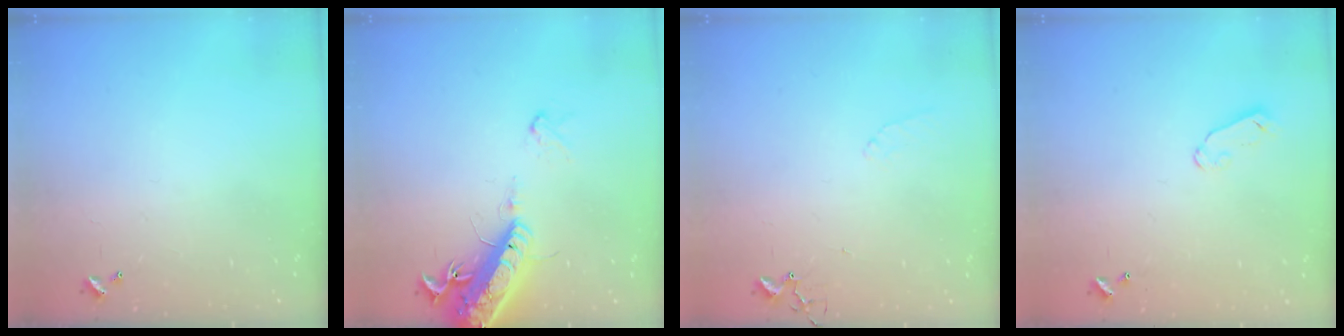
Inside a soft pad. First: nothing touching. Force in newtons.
{"total": 17.9, "press": 17.5, "slide": 3.9}
{"total": 5.0, "press": 4.9, "slide": 0.7}
{"total": 4.1, "press": 4.0, "slide": 0.4}